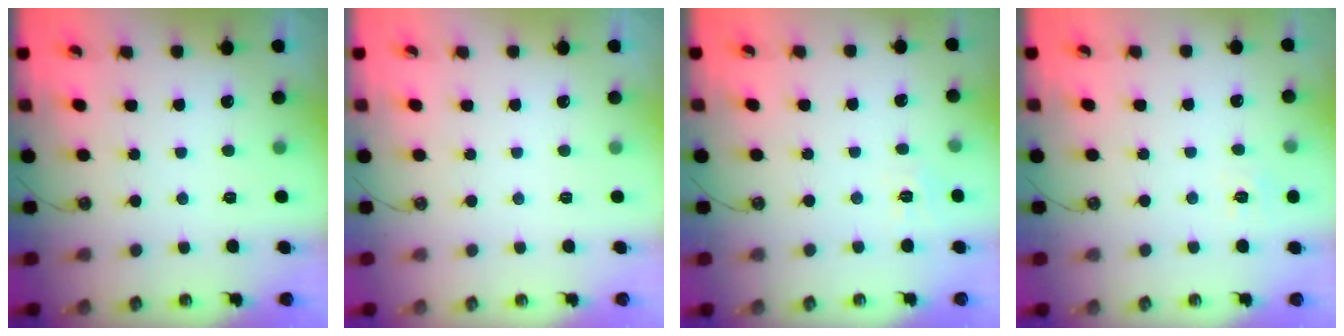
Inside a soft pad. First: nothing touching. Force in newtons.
{"total": 0.0}
{"total": 2.9, "press": 2.9, "slide": 0.3}
{"total": 5.9, "press": 5.8, "slide": 0.7}